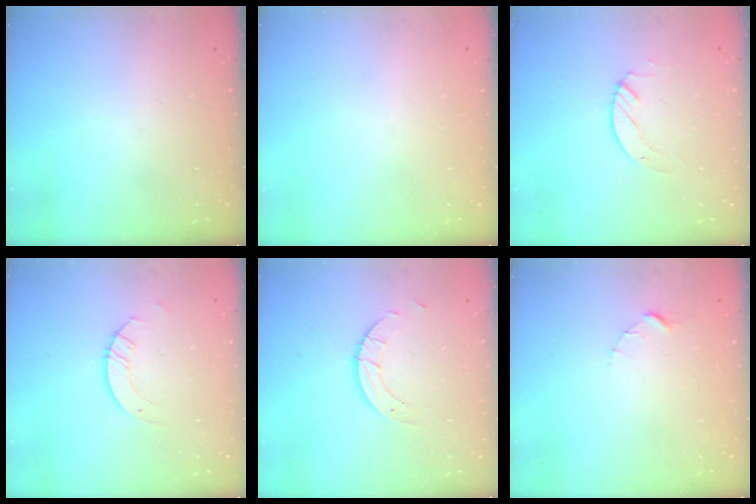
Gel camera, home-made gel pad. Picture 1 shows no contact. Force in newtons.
{"total": 0.0}
{"total": 3.1, "press": 3.1, "slide": 0.3}
{"total": 3.2, "press": 3.2, "slide": 0.3}
{"total": 4.3, "press": 4.3, "slide": 0.3}
{"total": 1.5, "press": 1.5, "slide": 0.2}